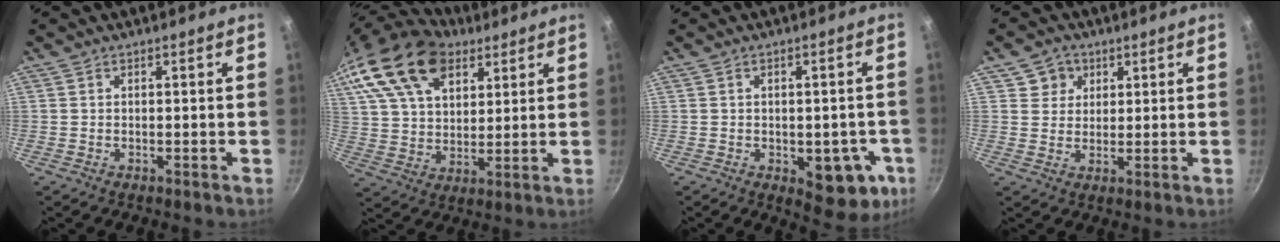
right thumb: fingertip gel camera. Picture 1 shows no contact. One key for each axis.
{"total": 22.1, "fx": 12.4, "fy": 13.1, "fz": 12.8, "tx": -0.229, "ty": -0.009, "tz": 0.223}
{"total": 11.0, "fx": -3.1, "fy": 5.8, "fz": 8.8, "tx": -0.060, "ty": 0.007, "tz": -0.030}
{"total": 4.9, "fx": 2.2, "fy": 4.3, "fz": 0.8, "tx": 0.023, "ty": 0.002, "tz": 0.035}